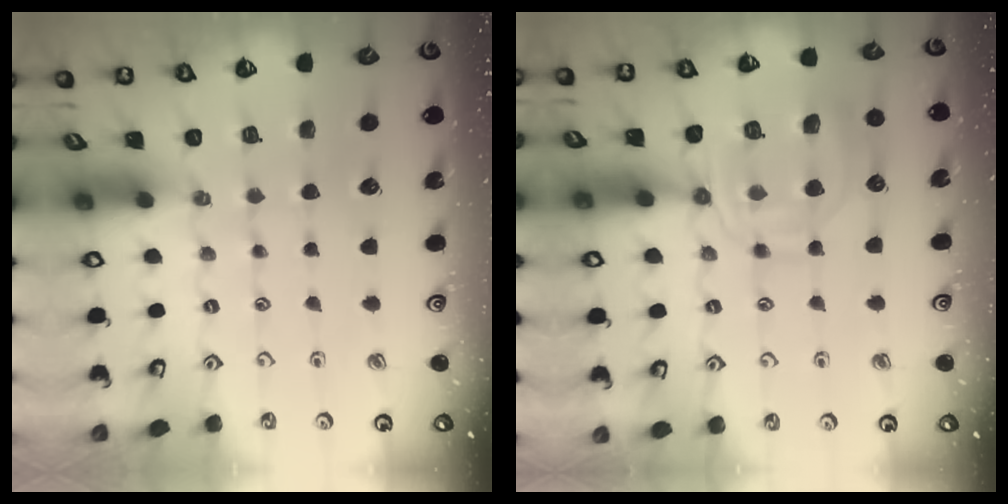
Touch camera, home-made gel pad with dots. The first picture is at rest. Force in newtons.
{"total": 15.8, "press": 15.7, "slide": 1.3}